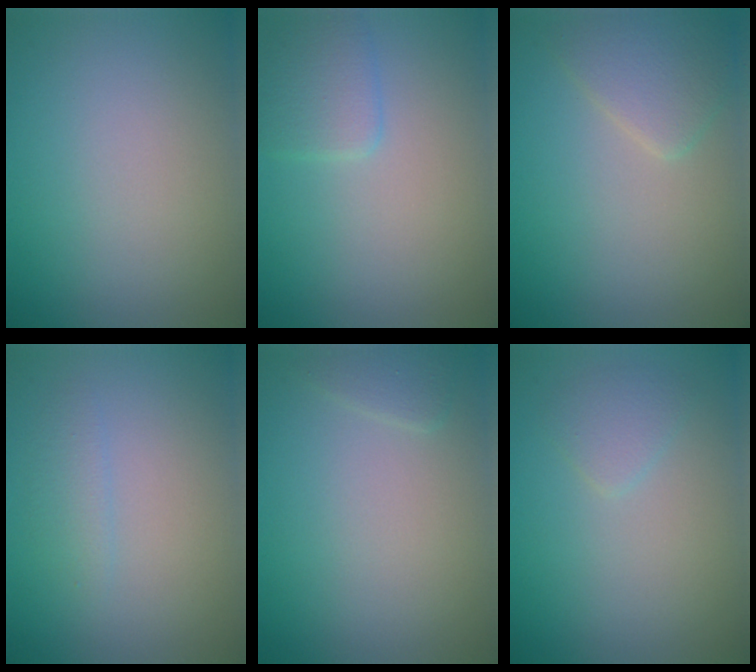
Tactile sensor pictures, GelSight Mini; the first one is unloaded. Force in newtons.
{"total": 2.2, "press": 2.2, "slide": 0.1}
{"total": 2.8, "press": 2.8, "slide": 0.1}
{"total": 1.2, "press": 1.2, "slide": 0.1}
{"total": 1.1, "press": 1.1, "slide": 0.1}
{"total": 1.4, "press": 1.4, "slide": 0.0}